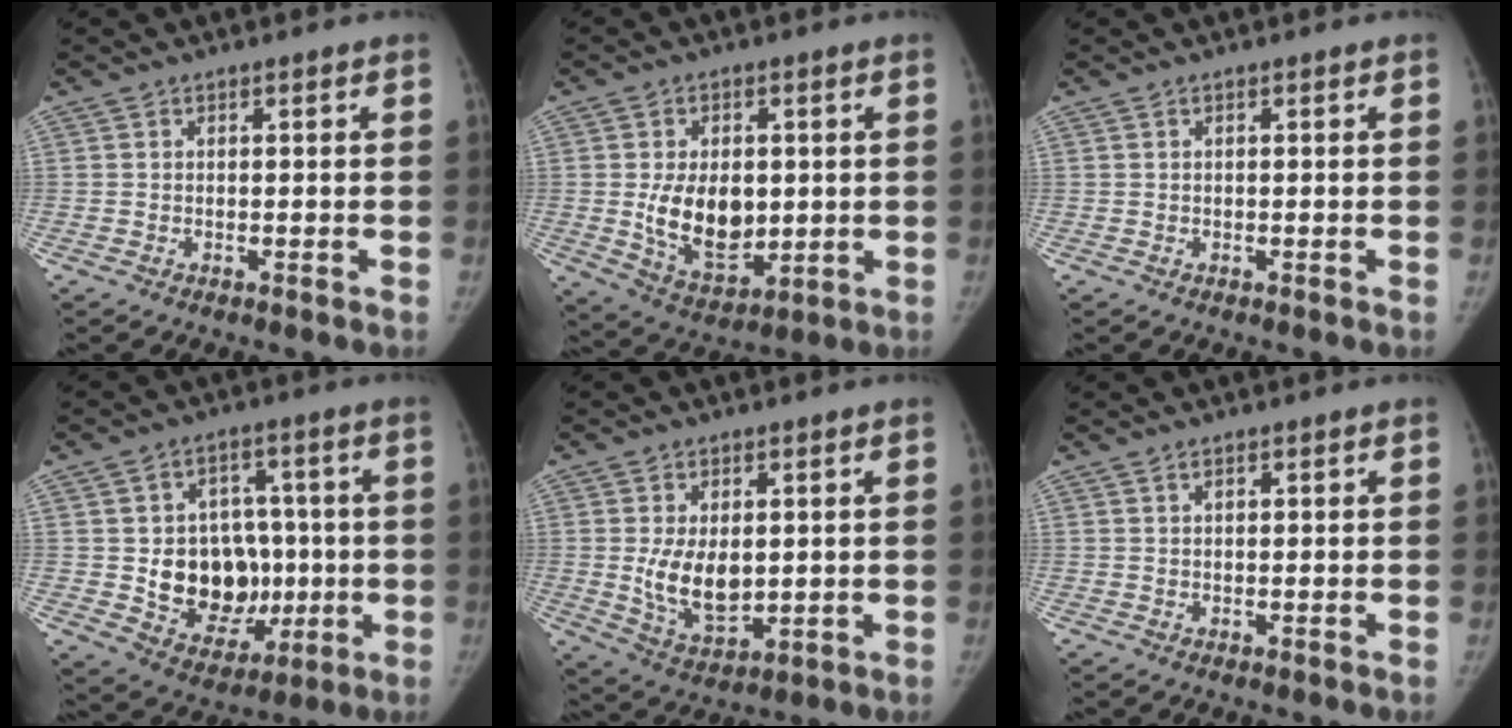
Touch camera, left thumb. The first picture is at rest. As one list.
[{"total": 12.2, "force": [0.3, 7.7, 9.5], "torque": [-0.130, -0.018, 0.023]}, {"total": 0.0}, {"total": 15.3, "force": [-1.2, 11.6, 9.8], "torque": [-0.091, 0.005, -0.001]}, {"total": 9.6, "force": [0.7, 5.6, 7.8], "torque": [-0.120, -0.021, 0.030]}, {"total": 1.1, "force": [0.7, 0.4, 0.7], "torque": [-0.011, 0.001, 0.012]}]